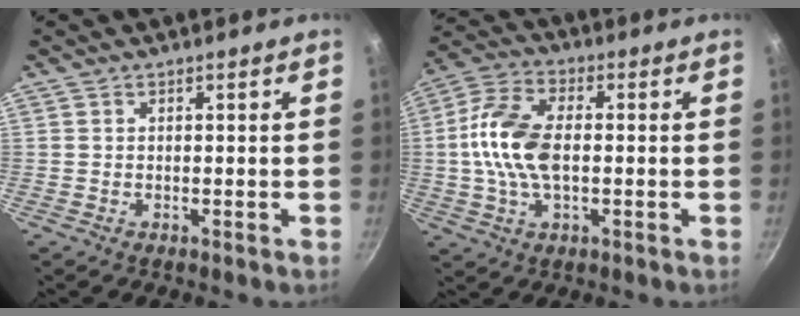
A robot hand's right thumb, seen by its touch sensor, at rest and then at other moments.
{"total": 12.7, "force": [-0.2, 7.2, 10.5], "torque": [-0.204, 0.027, -0.018]}